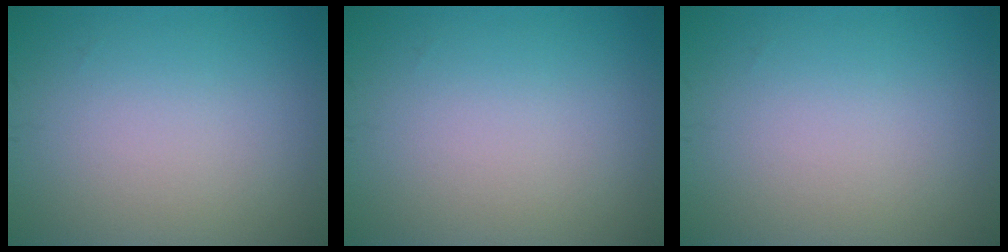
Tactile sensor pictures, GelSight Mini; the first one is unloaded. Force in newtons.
{"total": 0.0}
{"total": 0.0}